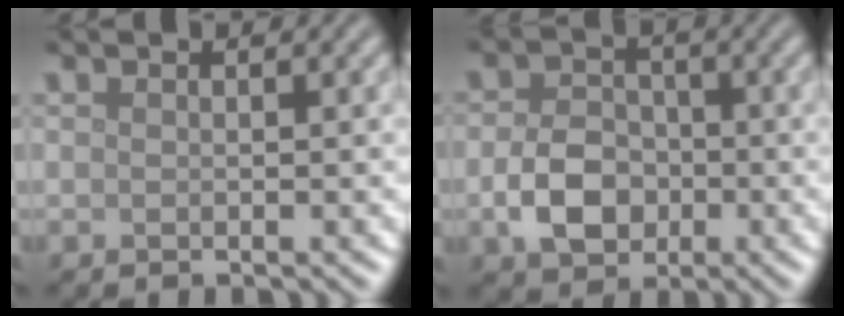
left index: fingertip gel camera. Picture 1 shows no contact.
{"total": 4.6, "force": [-1.2, 3.4, 2.8], "torque": [-0.052, 0.000, -0.027]}